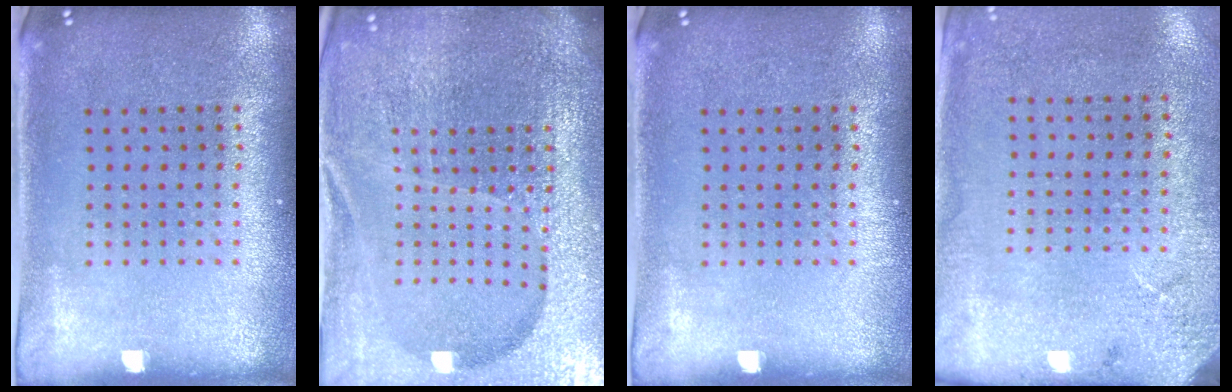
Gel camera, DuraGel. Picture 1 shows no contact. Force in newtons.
{"total": 6.5, "press": 5.7, "slide": 3.2}
{"total": 0.0}
{"total": 2.6, "press": 2.1, "slide": 1.5}